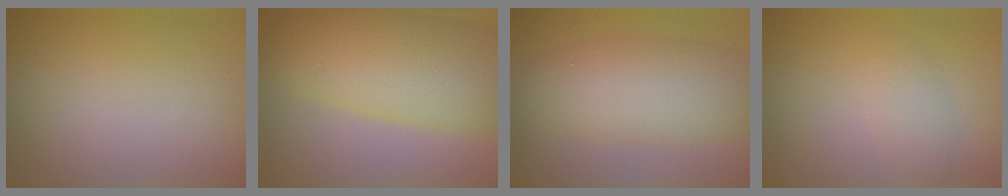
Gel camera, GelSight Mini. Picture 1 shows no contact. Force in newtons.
{"total": 9.2, "press": 9.2, "slide": 0.2}
{"total": 7.4, "press": 7.4, "slide": 0.1}
{"total": 1.8, "press": 1.8, "slide": 0.1}